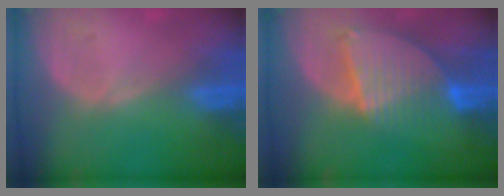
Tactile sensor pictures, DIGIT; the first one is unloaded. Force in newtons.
{"total": 8.6, "press": 7.5, "slide": 4.1}